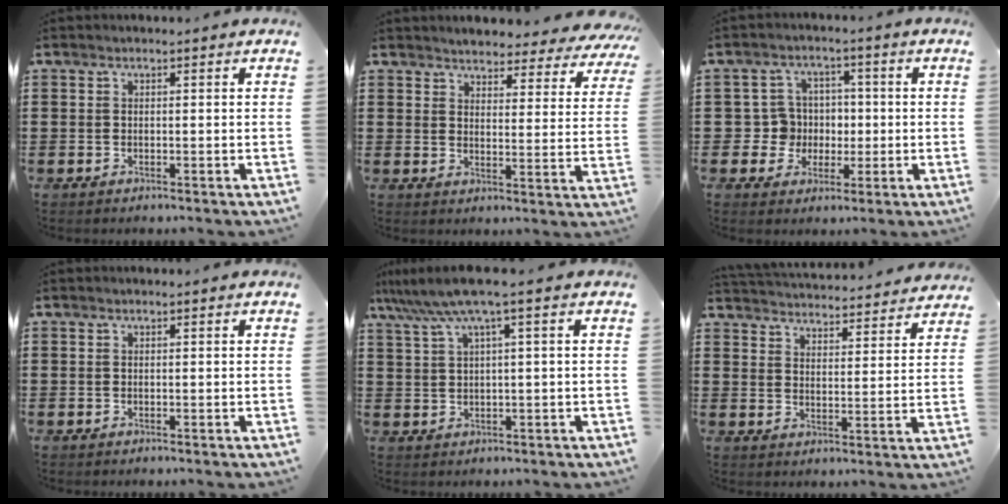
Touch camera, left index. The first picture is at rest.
{"total": 3.8, "force": [3.7, 0.2, 0.2], "torque": [-0.017, -0.030, 0.062]}
{"total": 5.7, "force": [-0.2, 5.7, 0.8], "torque": [-0.036, 0.010, -0.003]}
{"total": 0.0}
{"total": 5.4, "force": [2.3, -0.3, 4.8], "torque": [-0.106, -0.013, 0.035]}
{"total": 3.8, "force": [3.8, -0.4, -0.2], "torque": [-0.017, -0.033, 0.063]}